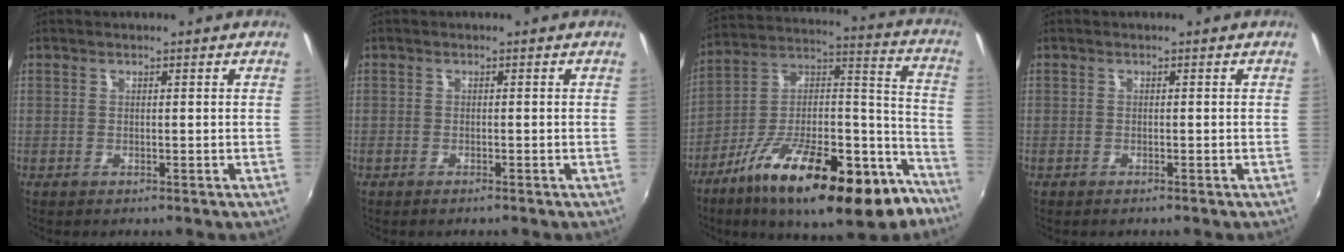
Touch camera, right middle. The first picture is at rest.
{"total": 0.9, "force": [-0.8, 0.2, 0.4], "torque": [-0.008, -0.003, -0.015]}
{"total": 28.2, "force": [-17.3, 9.8, 20.0], "torque": [-0.300, 0.006, -0.269]}
{"total": 0.6, "force": [-0.5, 0.1, 0.2], "torque": [-0.004, -0.003, -0.011]}